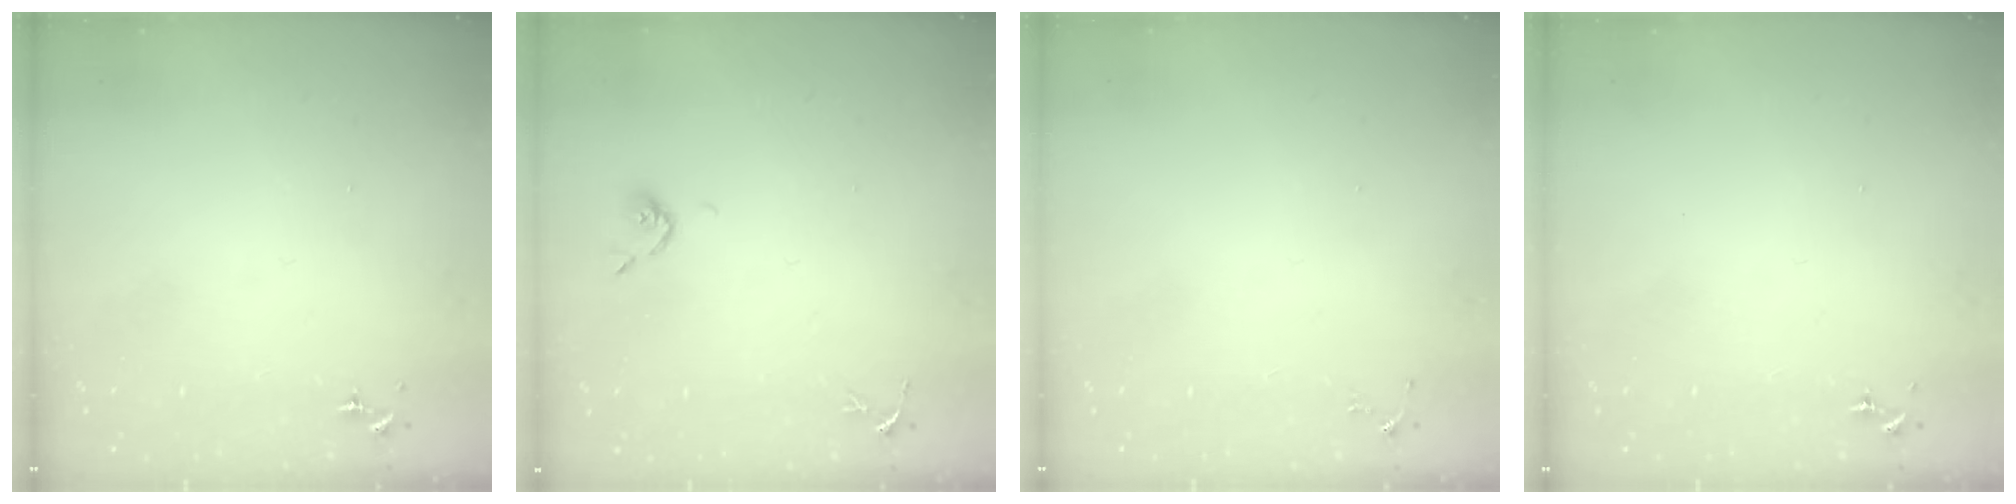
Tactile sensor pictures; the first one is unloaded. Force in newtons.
{"total": 5.3, "press": 5.2, "slide": 0.8}
{"total": 3.3, "press": 3.3, "slide": 0.5}
{"total": 0.0}